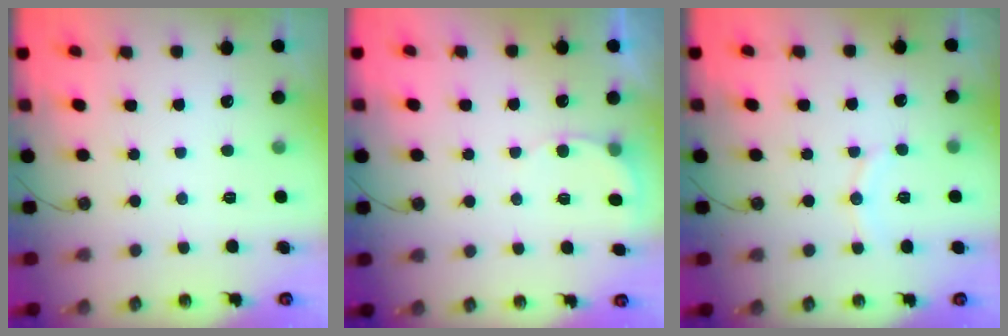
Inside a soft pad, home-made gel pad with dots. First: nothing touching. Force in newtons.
{"total": 4.5, "press": 4.4, "slide": 1.0}
{"total": 6.3, "press": 6.2, "slide": 0.6}